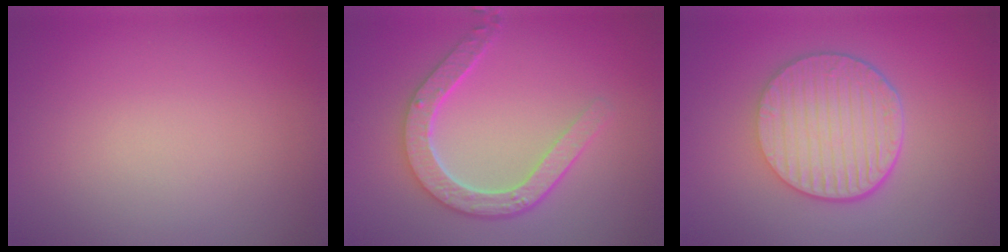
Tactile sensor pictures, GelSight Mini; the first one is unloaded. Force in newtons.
{"total": 4.6, "press": 3.6, "slide": 2.9}
{"total": 6.6, "press": 4.7, "slide": 4.6}